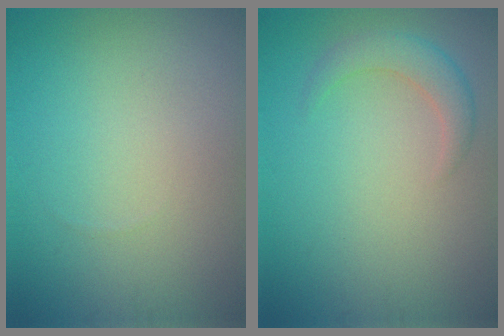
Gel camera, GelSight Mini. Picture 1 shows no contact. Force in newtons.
{"total": 2.4, "press": 2.4, "slide": 0.1}